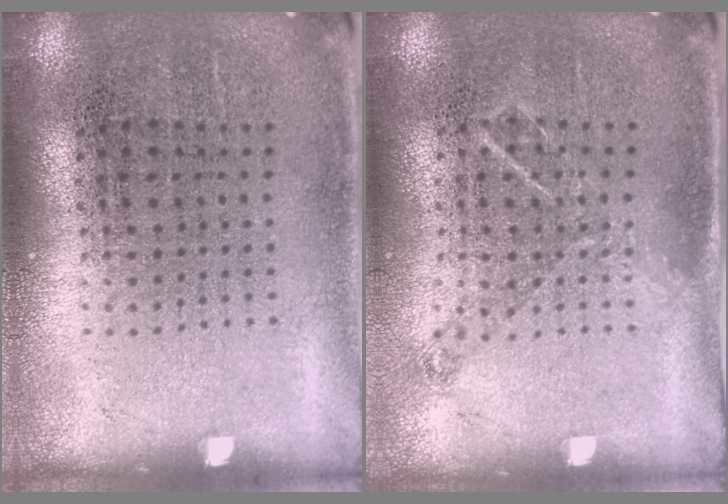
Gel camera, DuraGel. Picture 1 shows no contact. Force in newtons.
{"total": 0.9, "press": 0.8, "slide": 0.3}